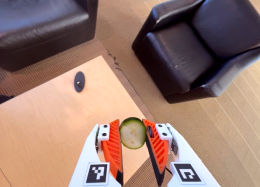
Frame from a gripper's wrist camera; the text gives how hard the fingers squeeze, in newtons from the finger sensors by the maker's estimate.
{"total": 9.6, "left": 9.7, "right": 9.5}